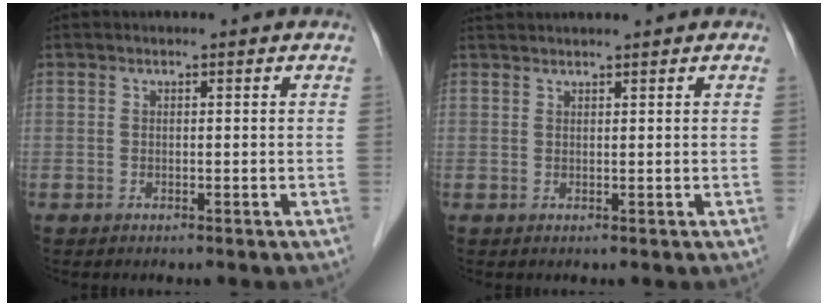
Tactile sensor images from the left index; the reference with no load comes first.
{"total": 4.2, "force": [3.9, -0.1, 1.7], "torque": [-0.018, 0.036, 0.062]}